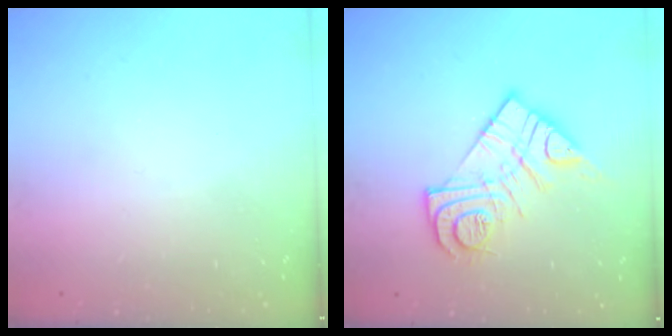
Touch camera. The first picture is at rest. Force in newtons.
{"total": 14.7, "press": 14.7, "slide": 1.3}